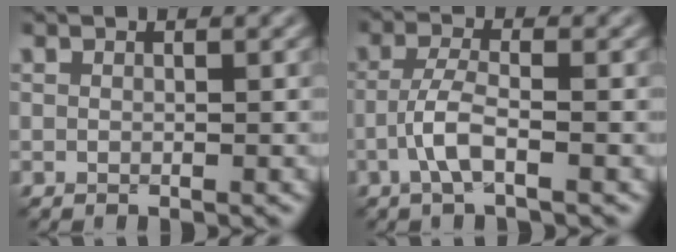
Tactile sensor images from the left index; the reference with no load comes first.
{"total": 3.0, "force": [-1.4, 0.6, 2.6], "torque": [-0.059, 0.006, -0.037]}